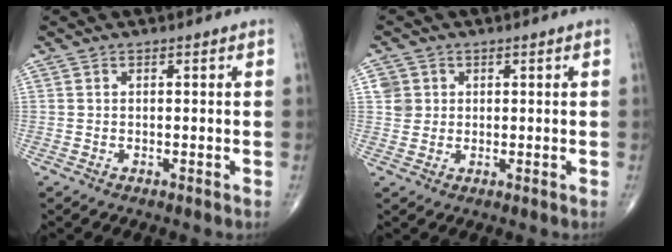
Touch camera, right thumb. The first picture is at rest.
{"total": 3.2, "force": [0.9, 3.1, 0.4], "torque": [0.012, -0.001, 0.015]}